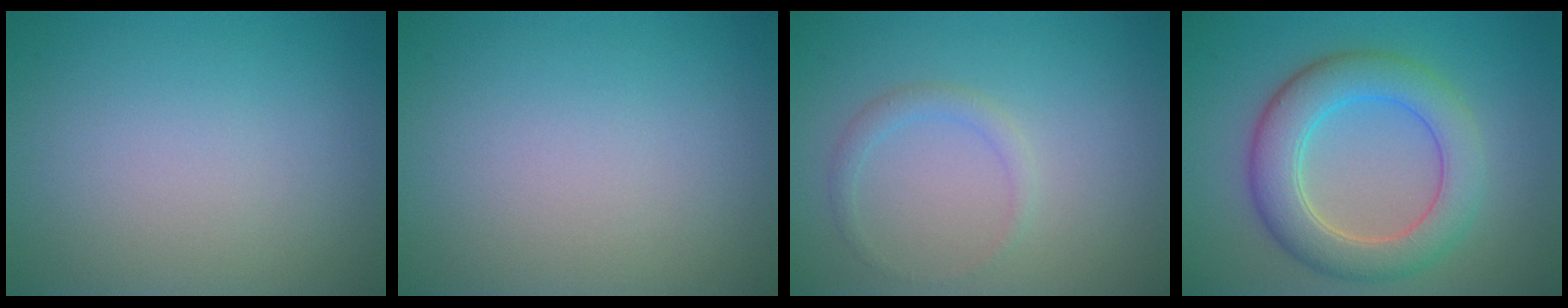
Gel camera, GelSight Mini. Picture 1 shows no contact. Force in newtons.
{"total": 0.0}
{"total": 1.3, "press": 1.3, "slide": 0.1}
{"total": 6.2, "press": 6.2, "slide": 0.2}